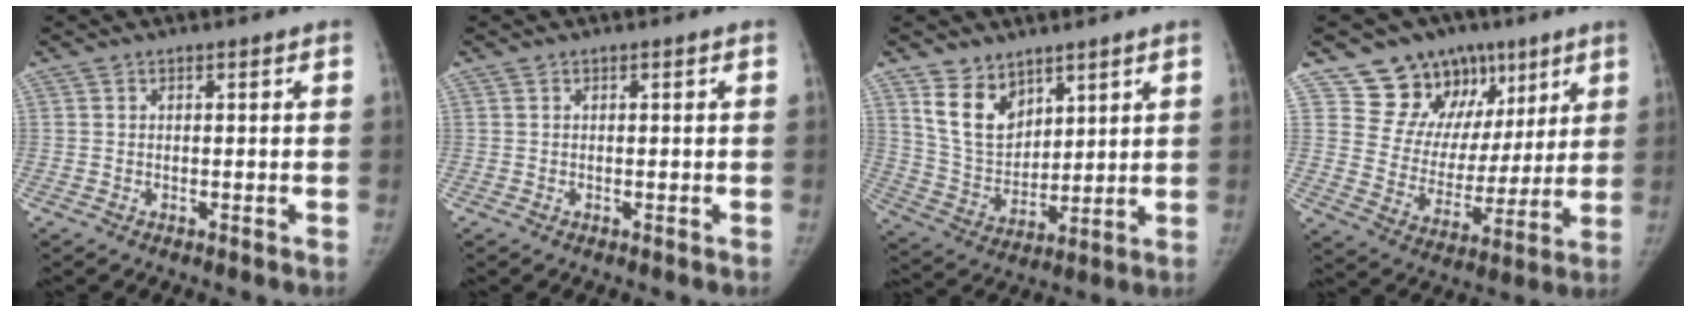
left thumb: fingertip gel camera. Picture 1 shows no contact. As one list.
[{"total": 0.0}, {"total": 10.4, "force": [6.5, 6.6, 4.8], "torque": [-0.060, -0.043, 0.136]}, {"total": 17.6, "force": [10.1, 13.1, 5.8], "torque": [-0.024, -0.025, 0.166]}]